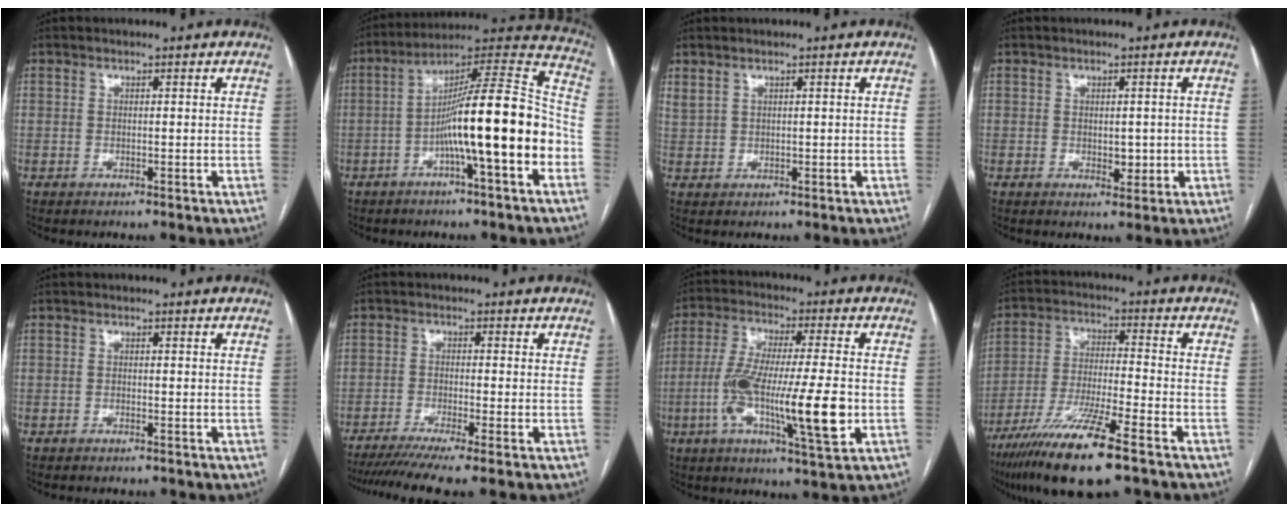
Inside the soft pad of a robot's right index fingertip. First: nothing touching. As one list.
[{"total": 18.1, "force": [-4.9, 0.8, 17.4], "torque": [-0.274, 0.025, -0.081]}, {"total": 1.7, "force": [1.3, 0.8, 0.8], "torque": [-0.026, 0.011, 0.037]}, {"total": 2.6, "force": [-0.3, 1.6, 2.0], "torque": [-0.025, 0.000, 0.003]}, {"total": 0.7, "force": [-0.7, 0.2, 0.2], "torque": [-0.006, -0.001, -0.009]}, {"total": 8.9, "force": [-7.0, -0.9, 5.4], "torque": [-0.077, -0.018, -0.111]}, {"total": 16.1, "force": [-3.5, 1.6, 15.6], "torque": [-0.283, -0.010, -0.061]}, {"total": 14.7, "force": [-9.4, 0.9, 11.3], "torque": [-0.228, -0.041, -0.172]}]